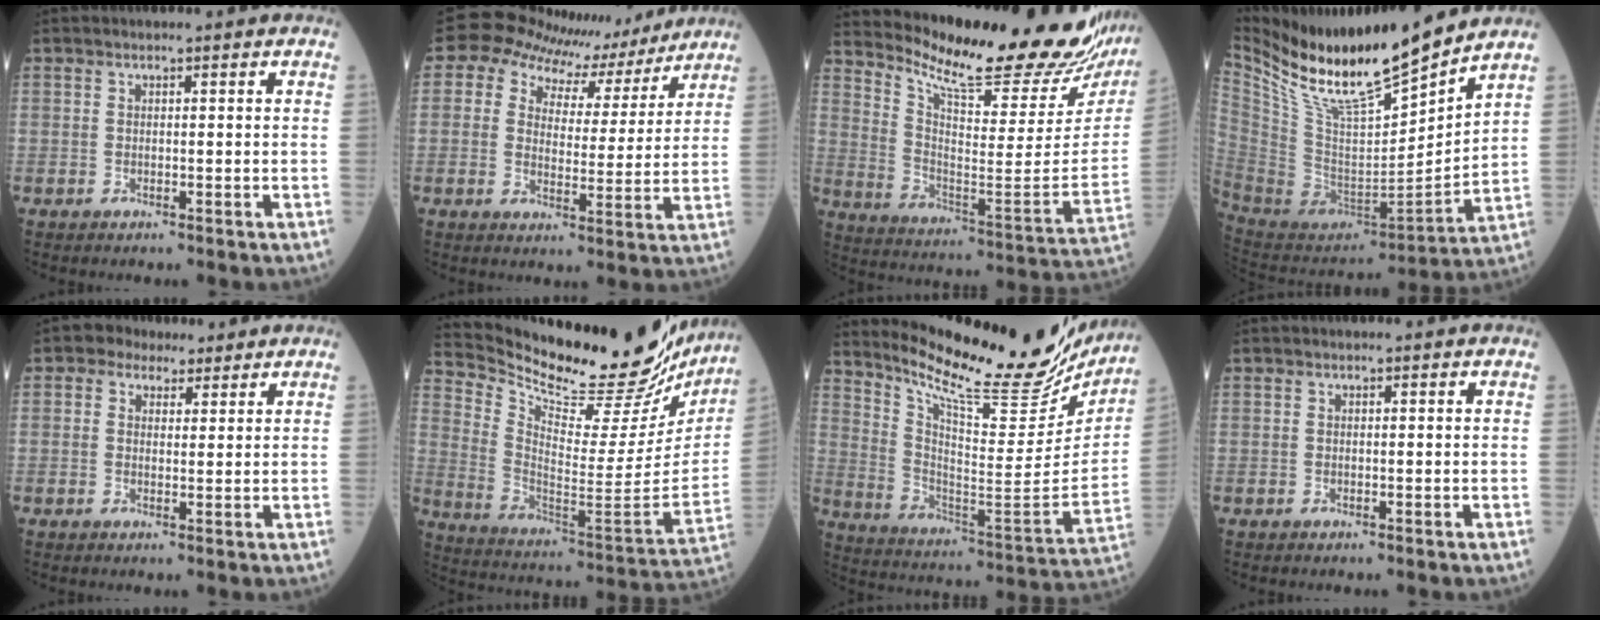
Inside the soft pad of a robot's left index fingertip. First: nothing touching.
{"total": 11.0, "force": [8.8, 5.9, 3.1], "torque": [-0.053, 0.025, 0.115]}
{"total": 27.1, "force": [24.5, 3.9, 11.0], "torque": [-0.187, -0.091, 0.336]}
{"total": 19.5, "force": [16.3, 2.1, 10.5], "torque": [-0.194, -0.020, 0.313]}
{"total": 4.0, "force": [2.7, 2.8, 1.0], "torque": [-0.018, 0.022, 0.041]}
{"total": 28.2, "force": [25.7, 5.2, 10.5], "torque": [-0.178, -0.086, 0.358]}
{"total": 25.2, "force": [22.4, 4.1, 10.8], "torque": [-0.180, -0.066, 0.323]}
{"total": 0.0}